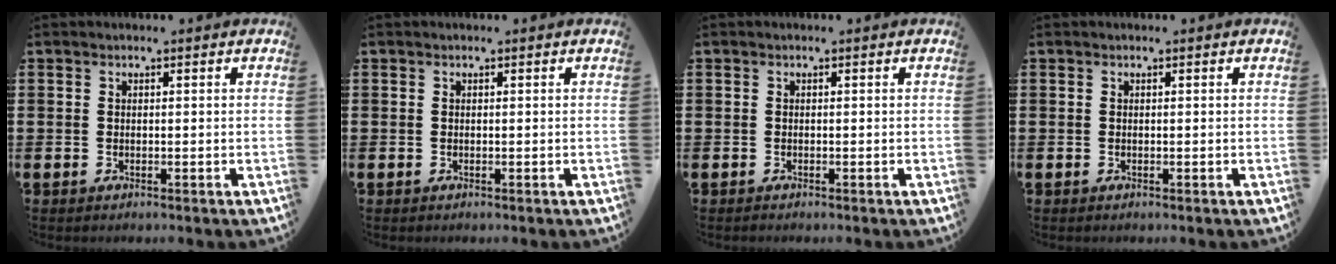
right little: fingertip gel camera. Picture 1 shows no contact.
{"total": 0.0}
{"total": 0.0}
{"total": 0.0}